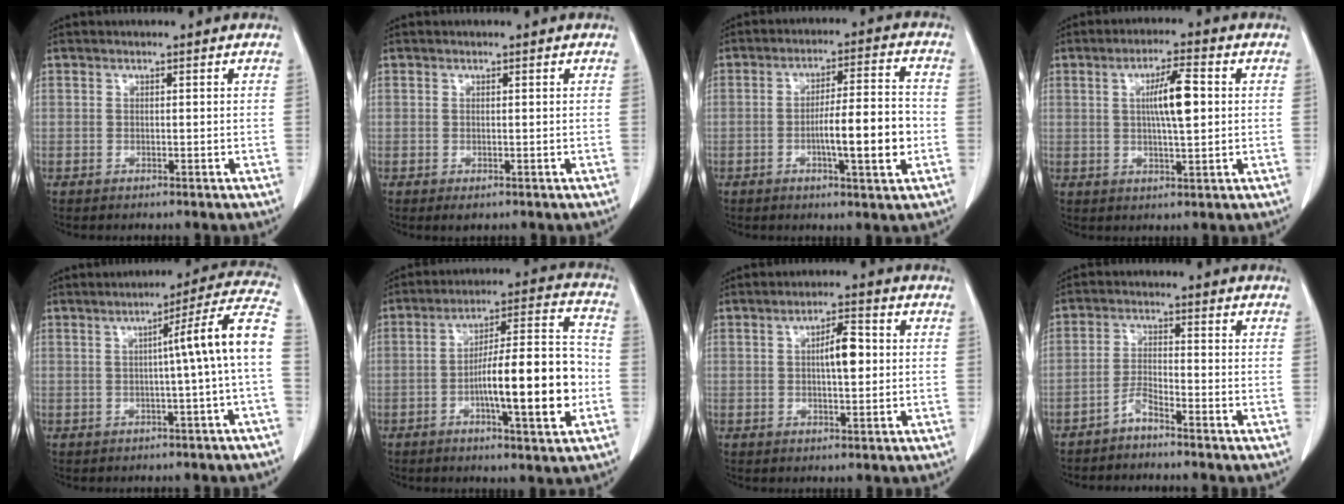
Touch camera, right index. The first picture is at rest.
{"total": 0.6, "force": [-0.1, 0.4, 0.4], "torque": [-0.006, -0.001, 0.002]}
{"total": 10.0, "force": [-2.3, 1.0, 9.7], "torque": [-0.152, 0.006, -0.037]}
{"total": 7.0, "force": [1.1, 0.9, 6.9], "torque": [-0.120, 0.005, 0.019]}
{"total": 10.3, "force": [0.0, -1.6, 10.1], "torque": [-0.127, 0.022, -0.006]}
{"total": 15.6, "force": [-3.6, 2.2, 15.0], "torque": [-0.235, 0.016, -0.054]}
{"total": 5.2, "force": [0.6, 1.4, 4.9], "torque": [-0.082, 0.008, 0.010]}
{"total": 2.8, "force": [-2.5, 0.1, 1.2], "torque": [-0.027, 0.000, -0.052]}